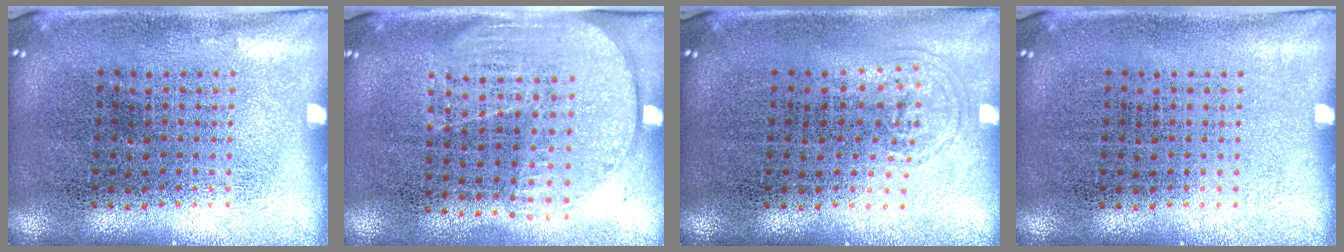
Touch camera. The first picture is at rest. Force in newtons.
{"total": 1.7, "press": 1.4, "slide": 0.8}
{"total": 0.6, "press": 0.5, "slide": 0.3}
{"total": 0.0}